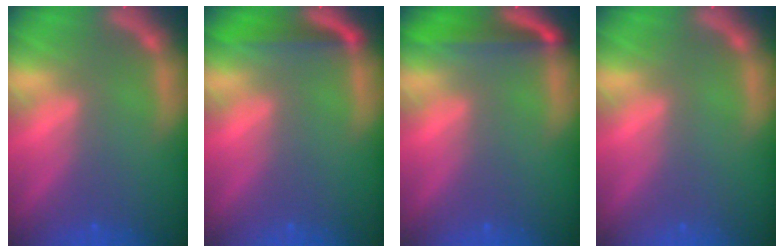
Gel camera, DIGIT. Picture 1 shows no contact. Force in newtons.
{"total": 3.0}
{"total": 4.4}
{"total": 0.0}